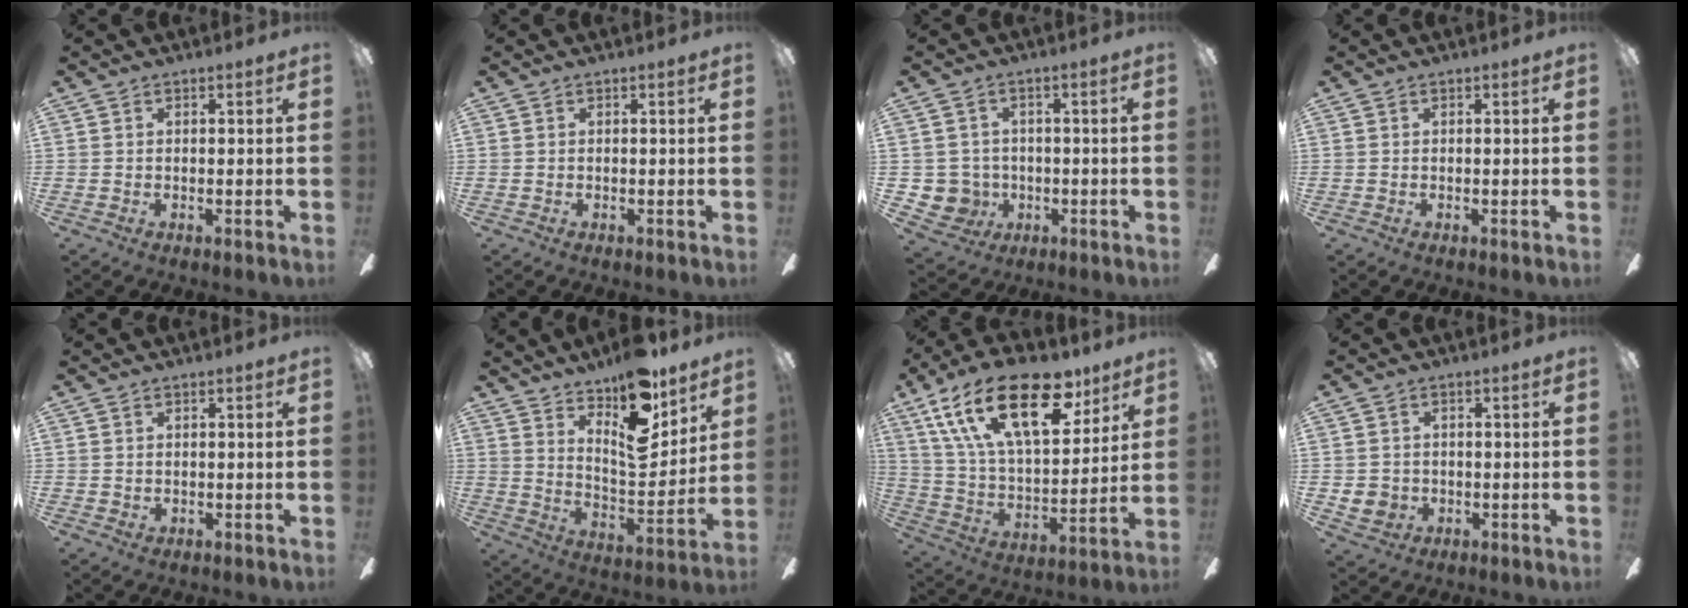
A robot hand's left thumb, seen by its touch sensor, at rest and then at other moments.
{"total": 0.0}
{"total": 5.6, "force": [0.0, 5.5, 0.6], "torque": [-0.034, -0.002, 0.005]}
{"total": 0.0}
{"total": 0.8, "force": [0.5, 0.6, 0.1], "torque": [-0.002, 0.003, 0.009]}
{"total": 15.4, "force": [11.4, 5.8, 8.6], "torque": [-0.119, -0.080, 0.196]}
{"total": 27.1, "force": [14.8, 12.9, 18.8], "torque": [-0.339, -0.069, 0.254]}
{"total": 3.6, "force": [-0.3, 3.5, 0.8], "torque": [-0.025, 0.005, -0.003]}